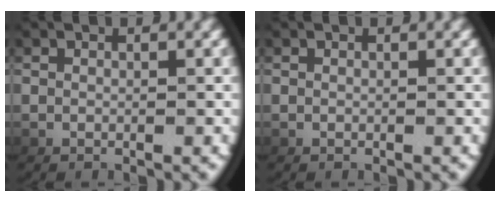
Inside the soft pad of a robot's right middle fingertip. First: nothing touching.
{"total": 1.4, "force": [0.0, -1.4, -0.4], "torque": [0.005, -0.006, 0.011]}